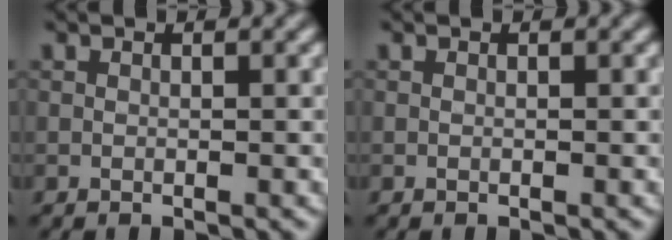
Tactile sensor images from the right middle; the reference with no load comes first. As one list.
[{"total": 0.0}]